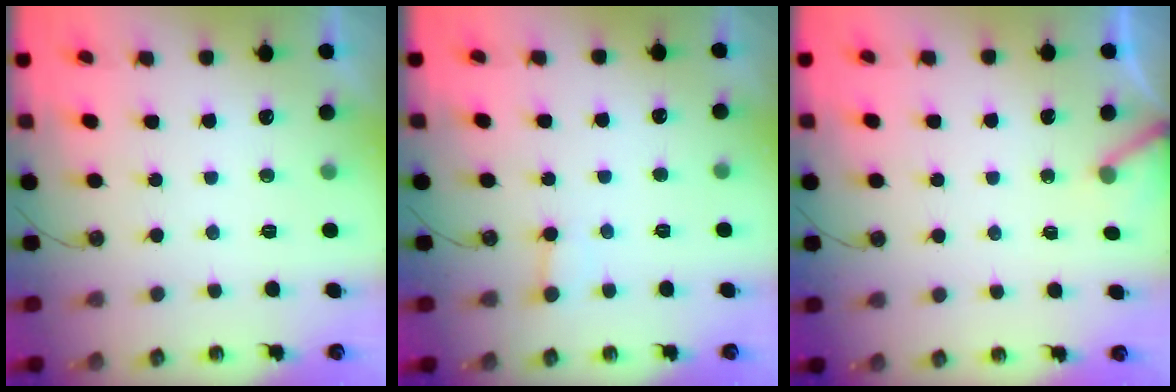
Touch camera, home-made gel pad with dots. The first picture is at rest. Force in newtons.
{"total": 2.8, "press": 2.8, "slide": 0.4}
{"total": 3.8, "press": 3.8, "slide": 0.2}